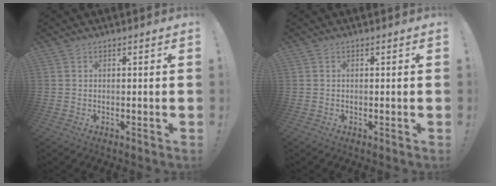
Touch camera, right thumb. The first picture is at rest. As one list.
[{"total": 0.0}]